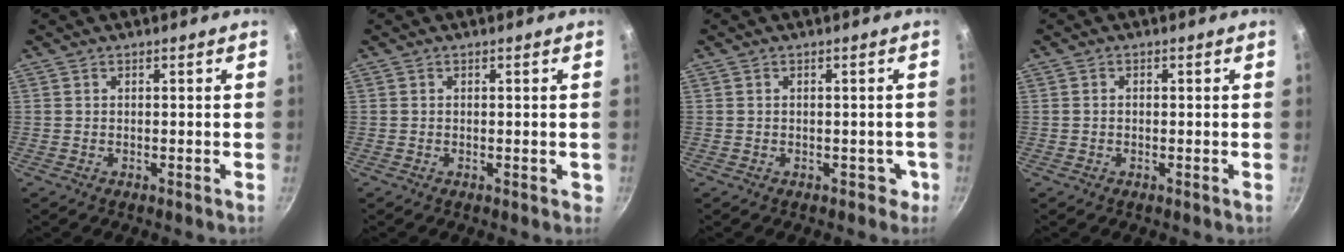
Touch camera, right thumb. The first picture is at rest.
{"total": 1.1, "force": [-0.1, 0.6, 0.9], "torque": [-0.003, 0.001, -0.002]}
{"total": 2.4, "force": [-0.7, 2.1, 1.1], "torque": [0.010, 0.017, 0.001]}
{"total": 0.8, "force": [-0.1, 0.6, 0.4], "torque": [-0.007, 0.004, -0.002]}